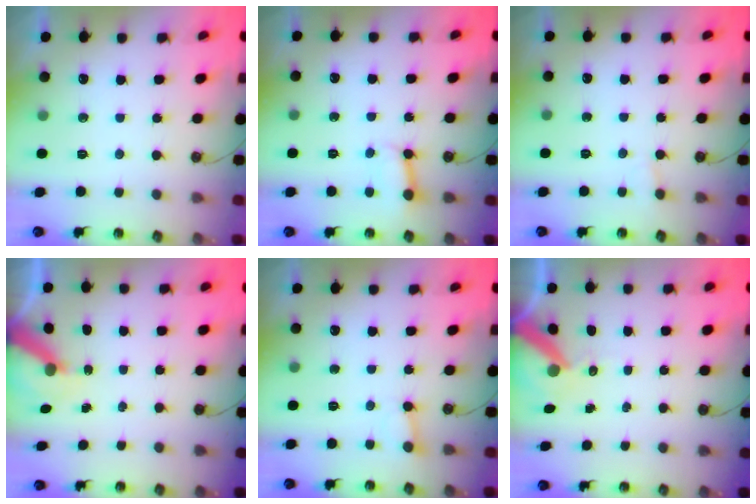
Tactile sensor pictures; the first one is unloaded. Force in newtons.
{"total": 4.1, "press": 4.1, "slide": 0.5}
{"total": 2.3, "press": 2.3, "slide": 0.1}
{"total": 5.7, "press": 5.7, "slide": 0.7}
{"total": 4.9, "press": 4.8, "slide": 0.6}
{"total": 8.6, "press": 8.5, "slide": 1.3}